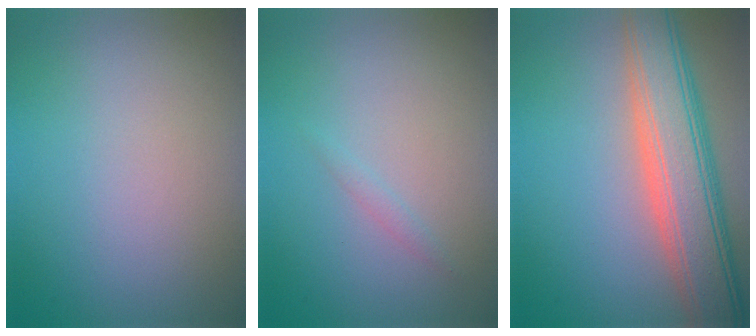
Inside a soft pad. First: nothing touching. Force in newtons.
{"total": 0.6, "press": 0.6, "slide": 0.0}
{"total": 8.2, "press": 8.2, "slide": 0.5}